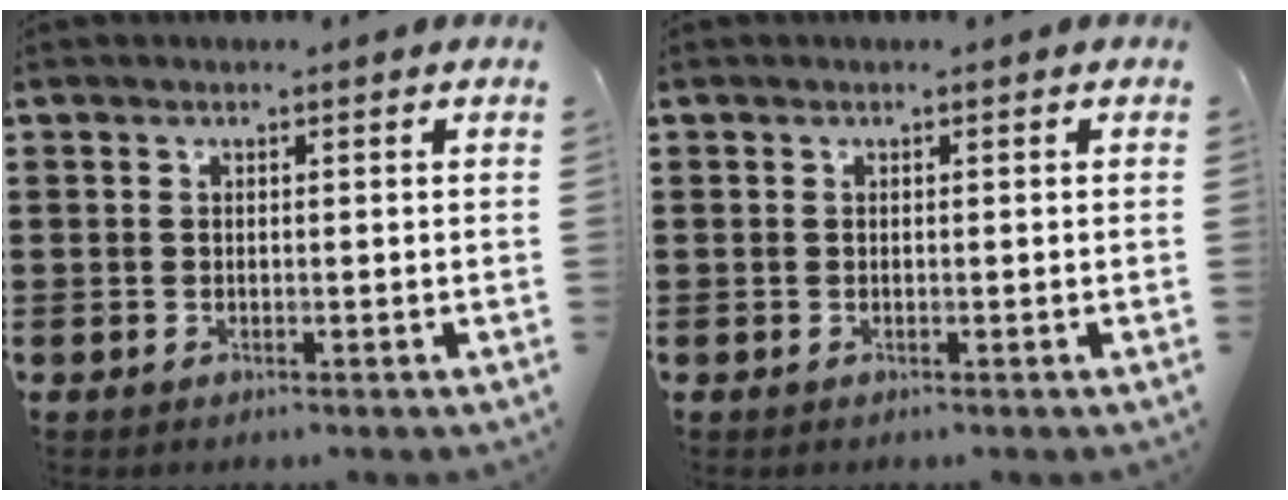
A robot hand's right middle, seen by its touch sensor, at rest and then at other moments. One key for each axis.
{"total": 0.0}